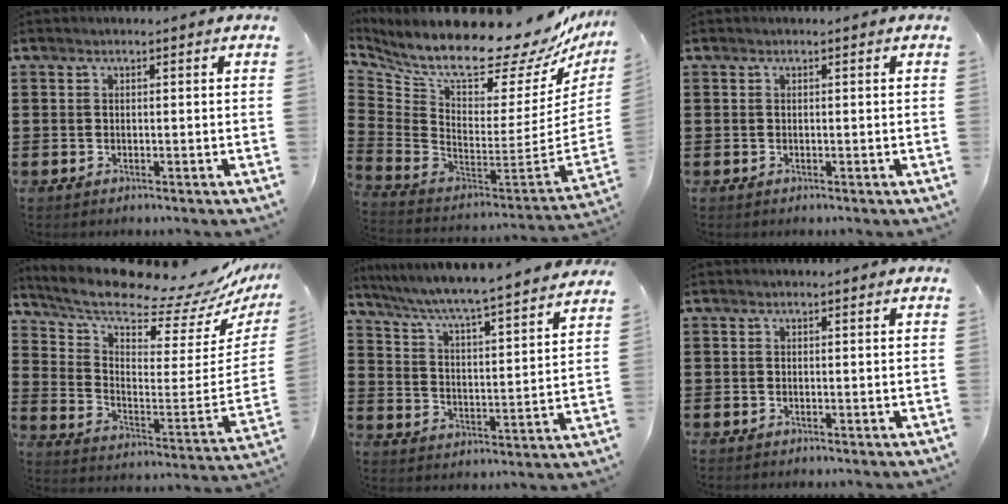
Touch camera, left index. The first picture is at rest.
{"total": 12.9, "force": [10.4, 2.9, 7.0], "torque": [-0.141, -0.084, 0.169]}
{"total": 0.0}
{"total": 9.9, "force": [8.5, 1.6, 4.8], "torque": [-0.109, -0.080, 0.136]}
{"total": 5.2, "force": [4.7, -0.8, 2.0], "torque": [-0.060, -0.047, 0.070]}
{"total": 0.0}